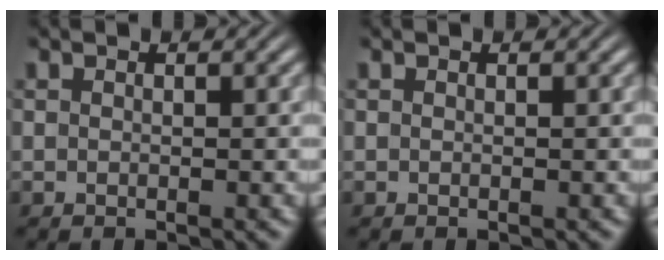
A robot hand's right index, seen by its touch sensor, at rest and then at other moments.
{"total": 0.0}